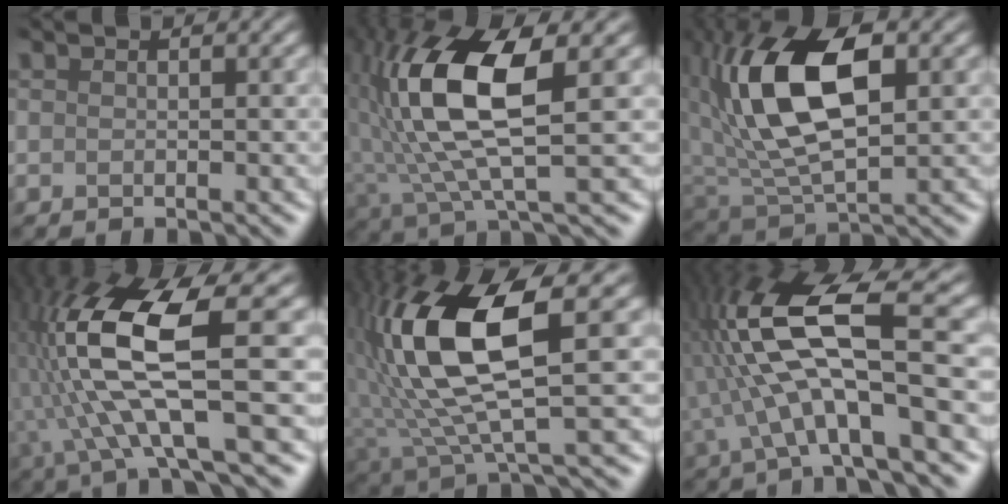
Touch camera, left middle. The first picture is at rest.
{"total": 9.7, "force": [1.8, 2.7, 9.2], "torque": [-0.194, 0.013, 0.038]}
{"total": 11.3, "force": [2.7, 5.7, 9.3], "torque": [-0.180, 0.018, 0.048]}
{"total": 10.4, "force": [0.1, 2.6, 10.1], "torque": [-0.210, 0.012, 0.002]}
{"total": 11.0, "force": [2.9, 3.1, 10.2], "torque": [-0.216, 0.007, 0.062]}
{"total": 10.8, "force": [0.0, 2.6, 10.4], "torque": [-0.203, 0.030, -0.003]}